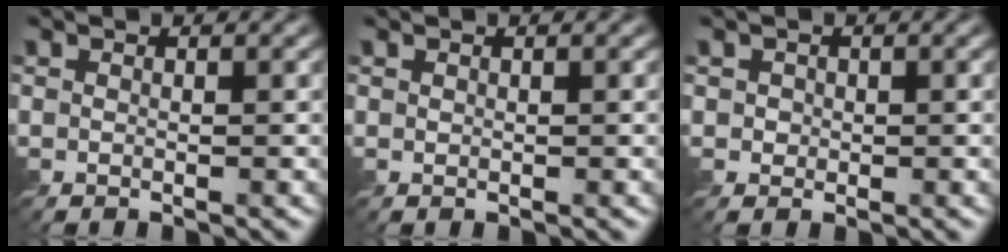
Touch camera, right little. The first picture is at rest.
{"total": 0.0}
{"total": 1.0, "force": [0.0, 1.0, 0.1], "torque": [-0.003, -0.004, 0.001]}